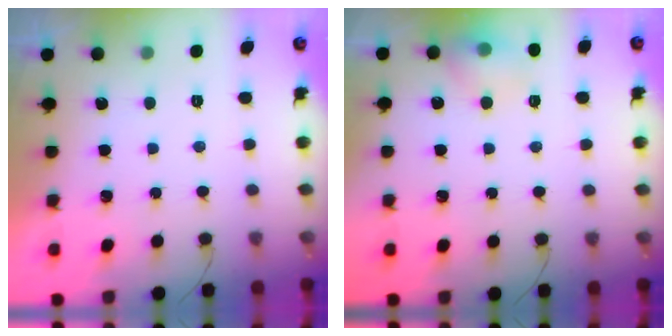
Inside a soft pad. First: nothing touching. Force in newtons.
{"total": 9.0, "press": 8.9, "slide": 1.7}